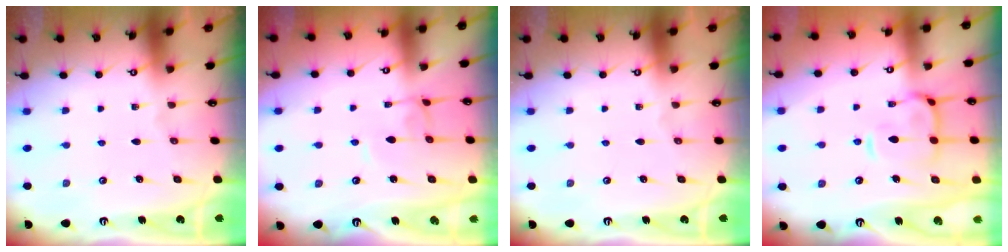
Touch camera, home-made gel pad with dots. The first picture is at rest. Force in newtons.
{"total": 2.1, "press": 2.1, "slide": 0.1}
{"total": 0.0}
{"total": 6.7, "press": 6.6, "slide": 1.2}